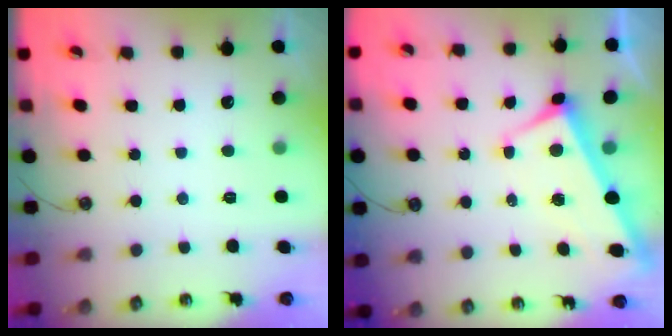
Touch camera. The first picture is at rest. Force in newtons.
{"total": 2.9, "press": 2.7, "slide": 0.9}